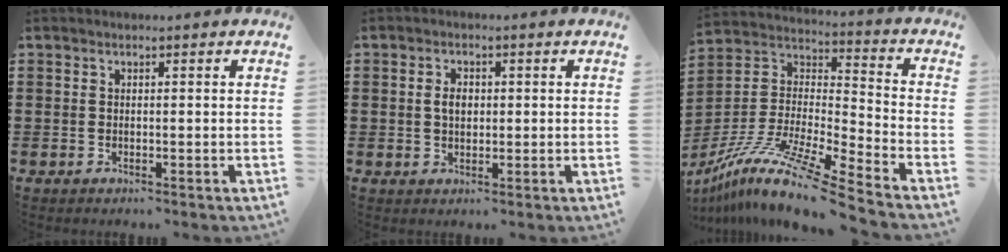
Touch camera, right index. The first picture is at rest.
{"total": 2.7, "force": [0.2, 1.7, 2.0], "torque": [-0.034, 0.005, 0.001]}
{"total": 12.6, "force": [-10.5, -0.4, 7.0], "torque": [-0.143, -0.003, -0.210]}